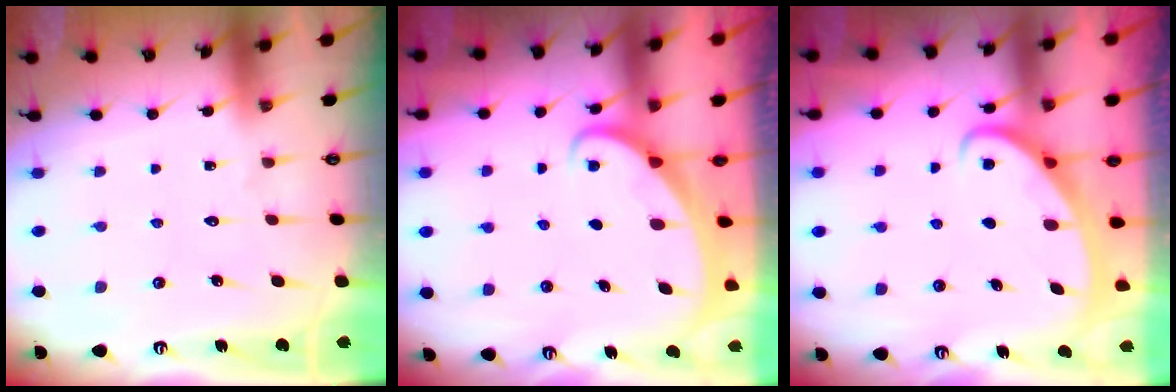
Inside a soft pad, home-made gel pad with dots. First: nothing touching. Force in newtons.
{"total": 1.8, "press": 1.8, "slide": 0.1}
{"total": 3.0, "press": 3.0, "slide": 0.4}